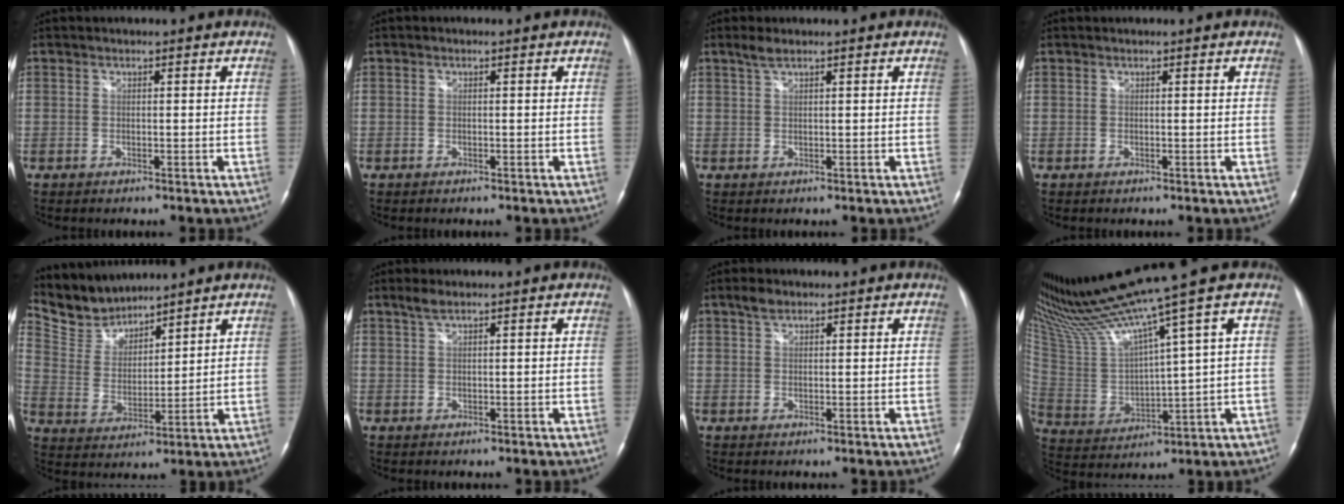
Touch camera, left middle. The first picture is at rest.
{"total": 0.0}
{"total": 1.6, "force": [1.3, 0.2, 1.0], "torque": [-0.027, 0.007, 0.029]}
{"total": 0.0}
{"total": 8.1, "force": [7.8, 2.0, 0.4], "torque": [-0.022, 0.010, 0.170]}
{"total": 1.6, "force": [1.3, 0.2, 1.0], "torque": [-0.027, 0.007, 0.029]}
{"total": 1.9, "force": [1.4, 0.9, 0.8], "torque": [-0.020, 0.007, 0.027]}
{"total": 16.2, "force": [12.9, -2.6, 9.4], "torque": [-0.177, -0.025, 0.248]}